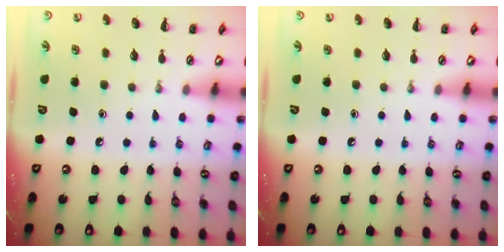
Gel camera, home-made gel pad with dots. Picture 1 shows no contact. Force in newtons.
{"total": 0.0}